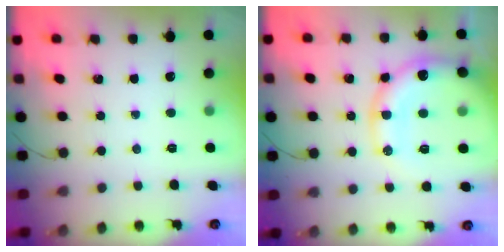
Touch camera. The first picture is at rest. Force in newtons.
{"total": 18.2, "press": 17.9, "slide": 3.2}